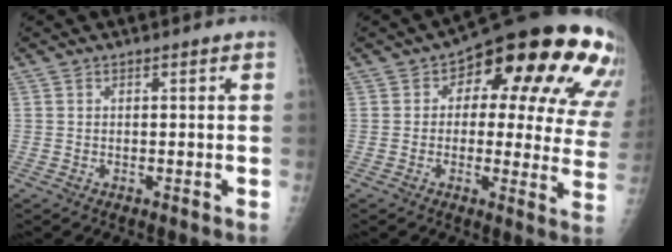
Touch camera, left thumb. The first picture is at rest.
{"total": 22.7, "force": [8.5, 10.8, 18.1], "torque": [-0.178, 0.010, 0.101]}